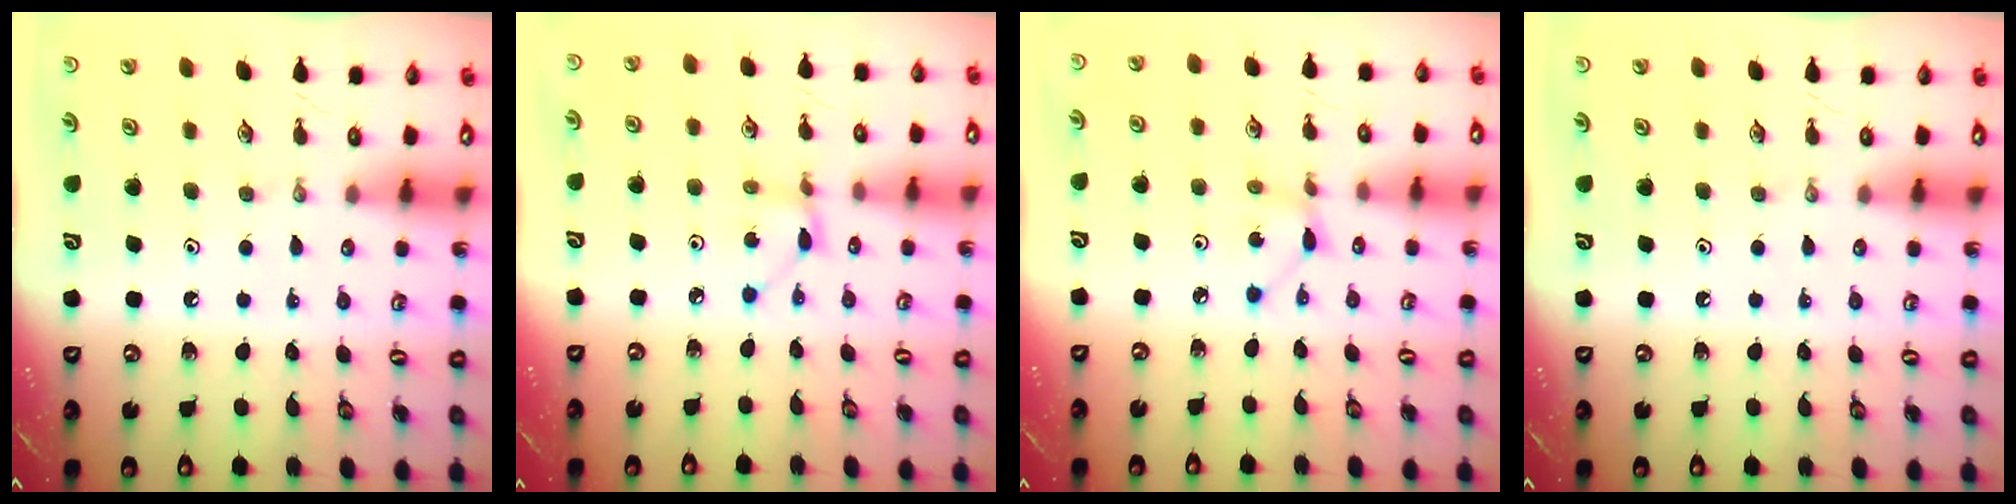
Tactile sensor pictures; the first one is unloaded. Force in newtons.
{"total": 2.6, "press": 2.6, "slide": 0.3}
{"total": 2.4, "press": 2.4, "slide": 0.1}
{"total": 0.0}